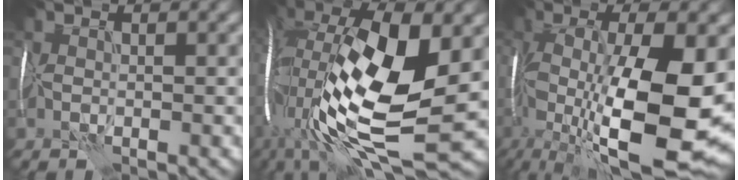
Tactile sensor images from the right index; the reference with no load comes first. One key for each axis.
{"total": 19.5, "fx": -0.3, "fy": 7.8, "fz": 17.8, "tx": -0.352, "ty": -0.014, "tz": 0.001}
{"total": 15.6, "fx": -3.1, "fy": 5.4, "fz": 14.4, "tx": -0.250, "ty": -0.013, "tz": -0.048}